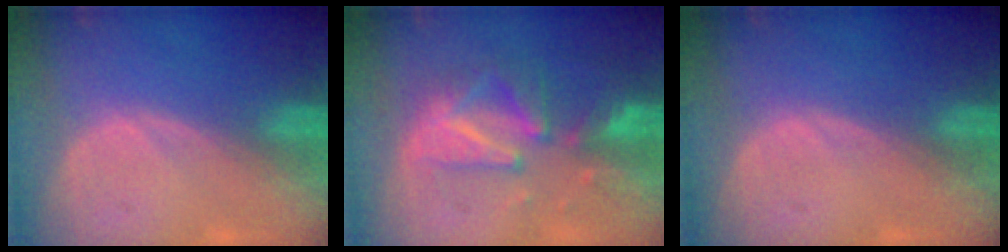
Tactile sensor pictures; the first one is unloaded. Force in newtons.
{"total": 9.8, "press": 8.6, "slide": 4.7}
{"total": 0.0}